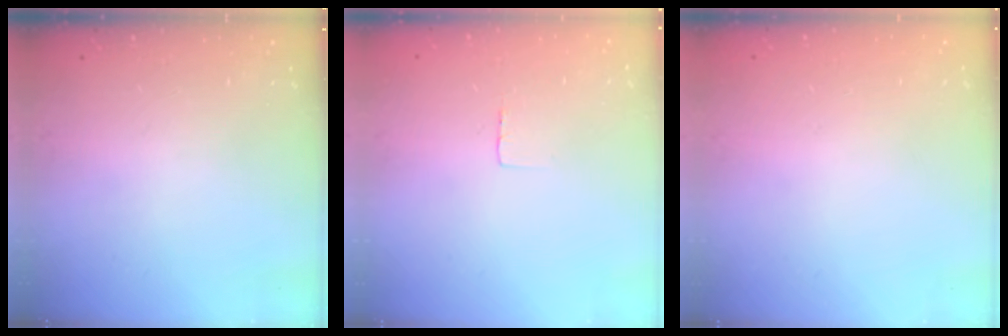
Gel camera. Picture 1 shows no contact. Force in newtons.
{"total": 2.3, "press": 2.3, "slide": 0.1}
{"total": 0.0}